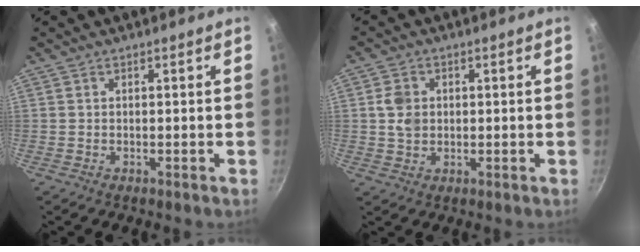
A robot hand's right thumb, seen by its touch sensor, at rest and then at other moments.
{"total": 4.7, "force": [0.6, 3.8, 2.8], "torque": [-0.040, -0.001, 0.012]}